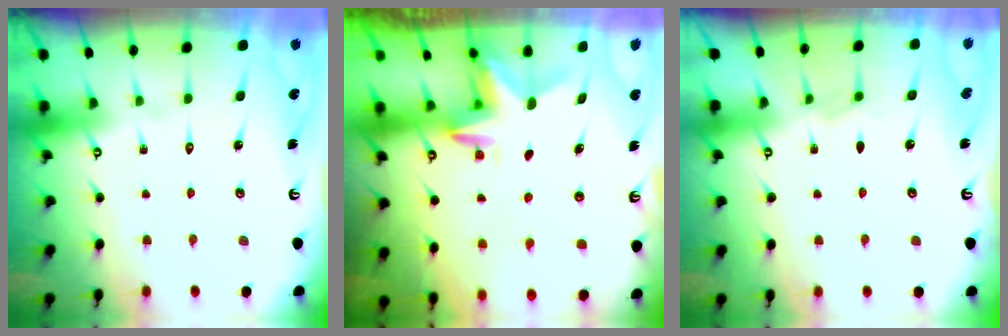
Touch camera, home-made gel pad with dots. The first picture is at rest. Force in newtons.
{"total": 2.9, "press": 2.9, "slide": 0.3}
{"total": 2.6, "press": 2.5, "slide": 0.5}